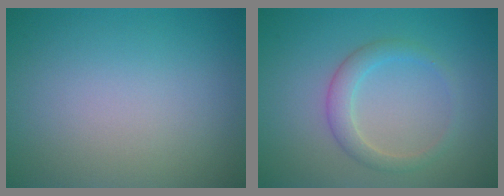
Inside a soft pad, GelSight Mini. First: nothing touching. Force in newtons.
{"total": 2.2, "press": 2.2, "slide": 0.1}